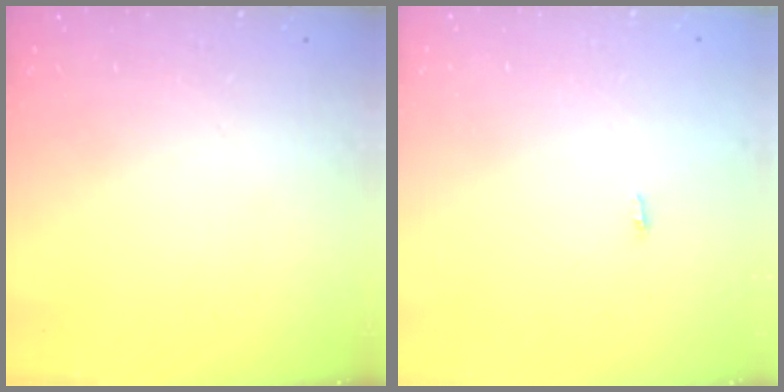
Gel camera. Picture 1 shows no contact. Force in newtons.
{"total": 2.8, "press": 1.8, "slide": 2.2}